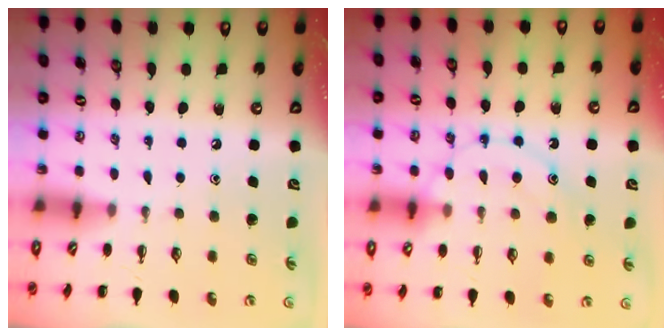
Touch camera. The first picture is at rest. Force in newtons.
{"total": 11.5, "press": 11.5, "slide": 0.6}